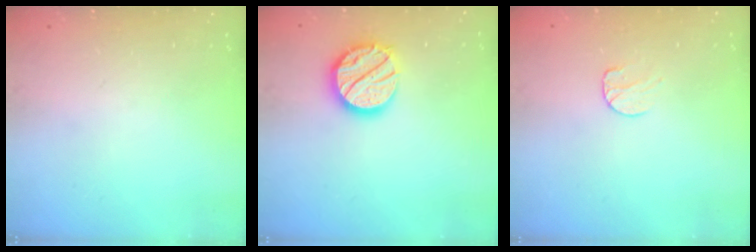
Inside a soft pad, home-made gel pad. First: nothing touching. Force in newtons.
{"total": 14.8, "press": 14.7, "slide": 1.3}
{"total": 6.8, "press": 6.8, "slide": 0.5}